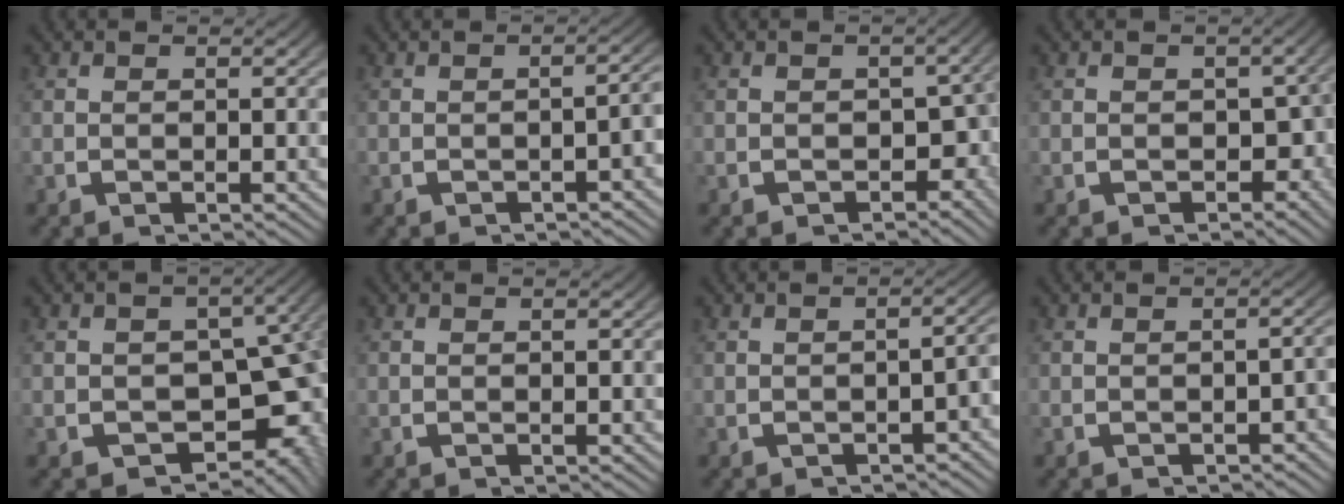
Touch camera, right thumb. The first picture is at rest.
{"total": 2.4, "force": [-1.2, 0.7, 2.0], "torque": [-0.022, 0.004, -0.015]}
{"total": 3.7, "force": [-1.3, 2.6, 2.2], "torque": [-0.027, -0.022, -0.009]}
{"total": 3.4, "force": [-1.1, 2.5, 1.9], "torque": [-0.022, -0.021, -0.007]}
{"total": 11.1, "force": [-1.9, 8.2, 7.2], "torque": [-0.096, -0.042, -0.014]}
{"total": 0.0}
{"total": 2.4, "force": [-1.3, 0.8, 1.8], "torque": [-0.020, 0.003, -0.016]}
{"total": 1.4, "force": [-1.1, 0.4, 0.8], "torque": [-0.010, -0.001, -0.014]}